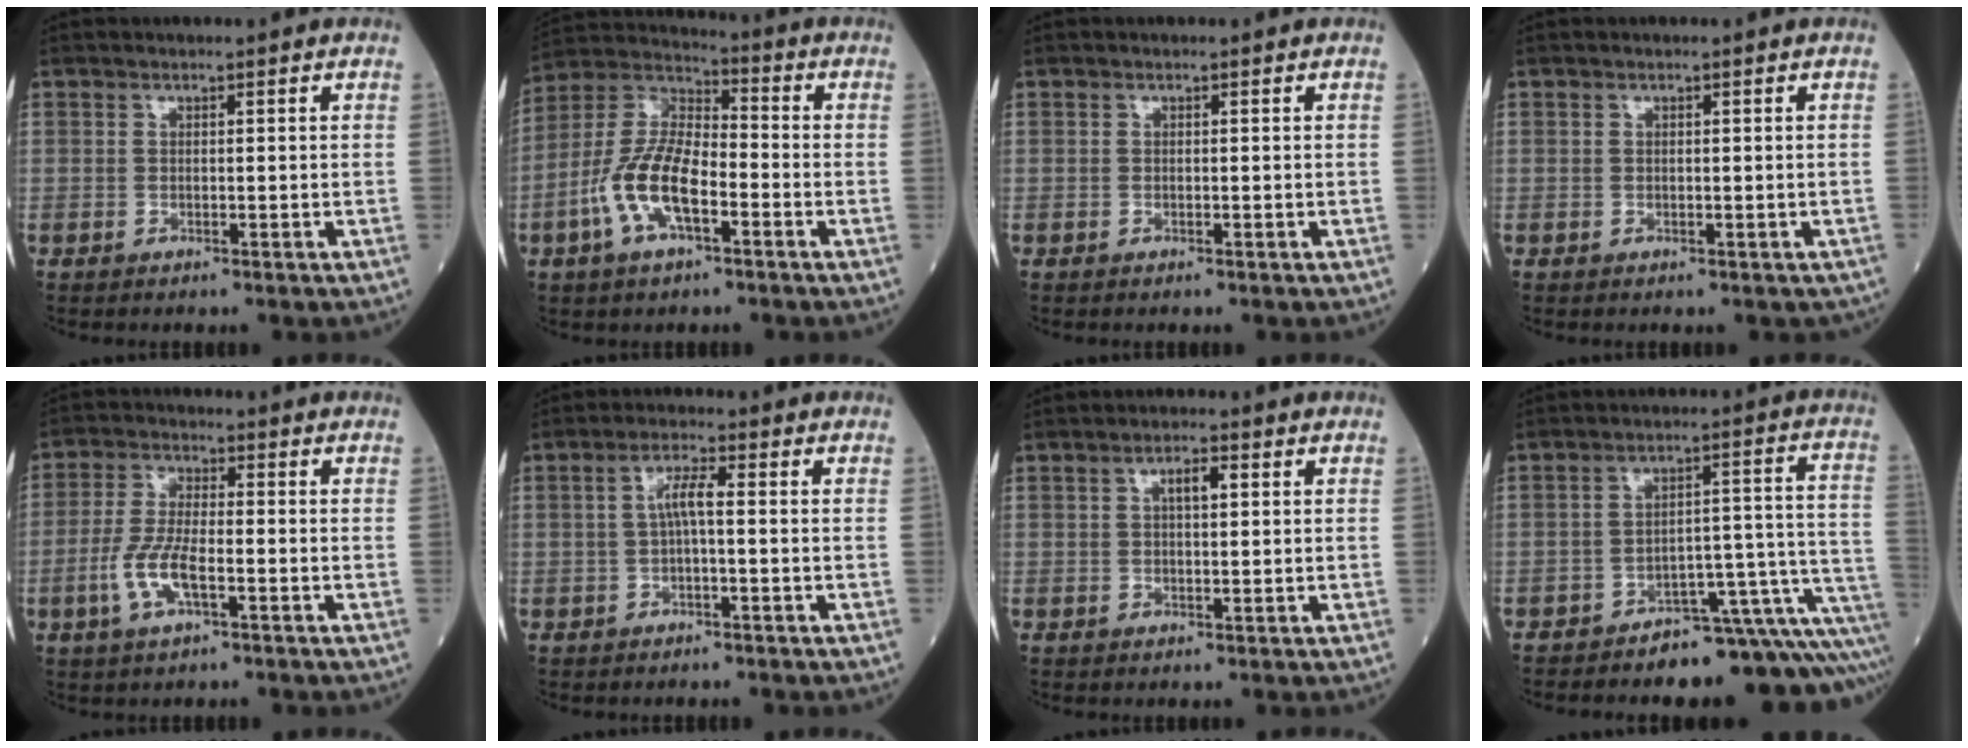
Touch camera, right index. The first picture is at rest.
{"total": 12.1, "force": [-4.2, 4.7, 10.4], "torque": [-0.227, 0.012, -0.085]}
{"total": 0.0}
{"total": 0.7, "force": [-0.2, 0.7, 0.1], "torque": [0.002, 0.004, 0.001]}
{"total": 7.1, "force": [-2.4, 2.0, 6.4], "torque": [-0.139, -0.001, -0.048]}
{"total": 3.6, "force": [0.0, 0.5, 3.6], "torque": [-0.069, 0.009, 0.002]}
{"total": 2.9, "force": [0.9, 0.8, 2.7], "torque": [-0.049, 0.002, 0.016]}
{"total": 12.9, "force": [-11.7, 1.7, 5.1], "torque": [-0.009, 0.071, -0.158]}